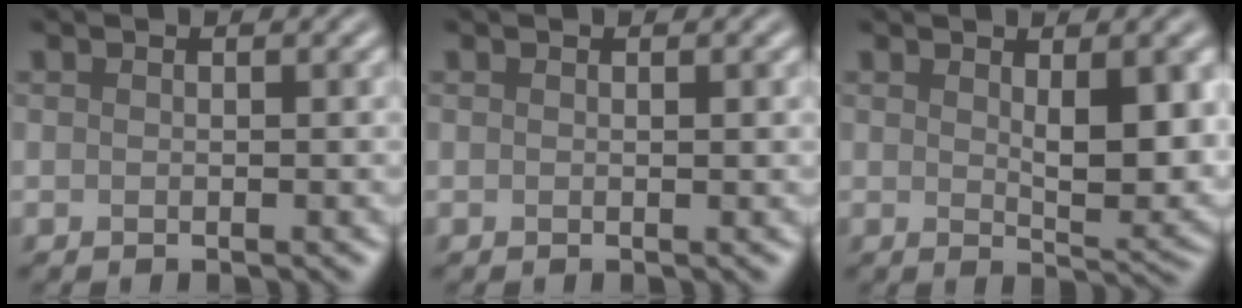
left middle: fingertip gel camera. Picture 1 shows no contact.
{"total": 0.0}
{"total": 5.1, "force": [1.2, 1.7, 4.6], "torque": [-0.070, -0.007, 0.025]}